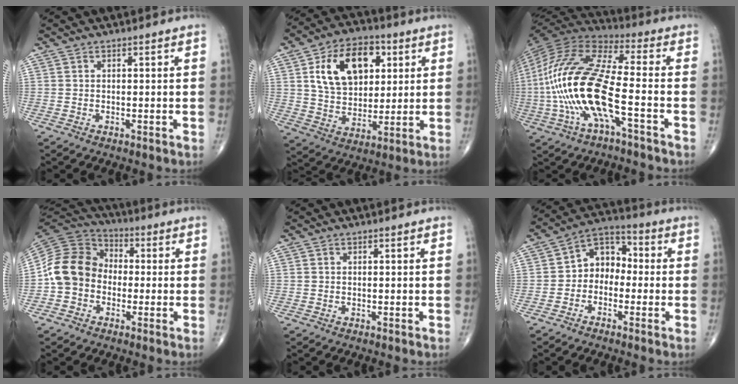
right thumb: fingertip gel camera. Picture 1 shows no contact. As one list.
[{"total": 16.6, "force": [5.2, 11.0, 11.3], "torque": [-0.156, -0.007, 0.093]}, {"total": 21.7, "force": [-4.9, 6.8, 20.0], "torque": [-0.444, 0.031, -0.089]}, {"total": 12.1, "force": [-1.8, 10.1, 6.4], "torque": [-0.109, 0.038, -0.047]}, {"total": 0.0}, {"total": 7.9, "force": [-1.2, 6.2, 4.8], "torque": [-0.044, 0.037, -0.043]}]